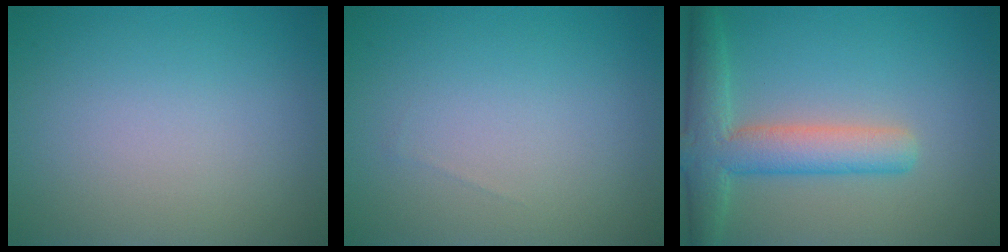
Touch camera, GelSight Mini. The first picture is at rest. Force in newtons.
{"total": 0.0}
{"total": 5.5, "press": 5.5, "slide": 0.3}